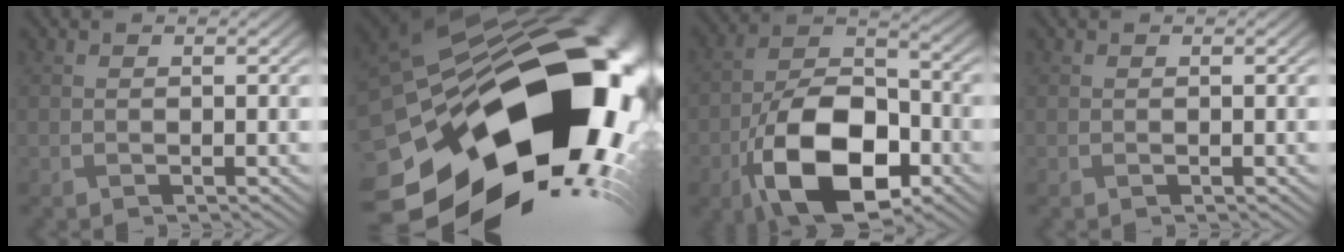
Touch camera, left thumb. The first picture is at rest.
{"total": 22.5, "force": [-8.2, 15.0, 14.6], "torque": [-0.241, -0.070, -0.115]}
{"total": 15.2, "force": [-6.6, 8.1, 11.1], "torque": [-0.211, -0.014, -0.129]}
{"total": 0.0}